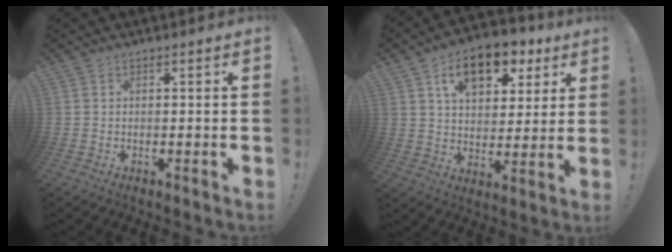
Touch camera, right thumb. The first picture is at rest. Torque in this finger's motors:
{"motor_torque": [1.81, 1.82, 0.36, 0.23, 0.36]}